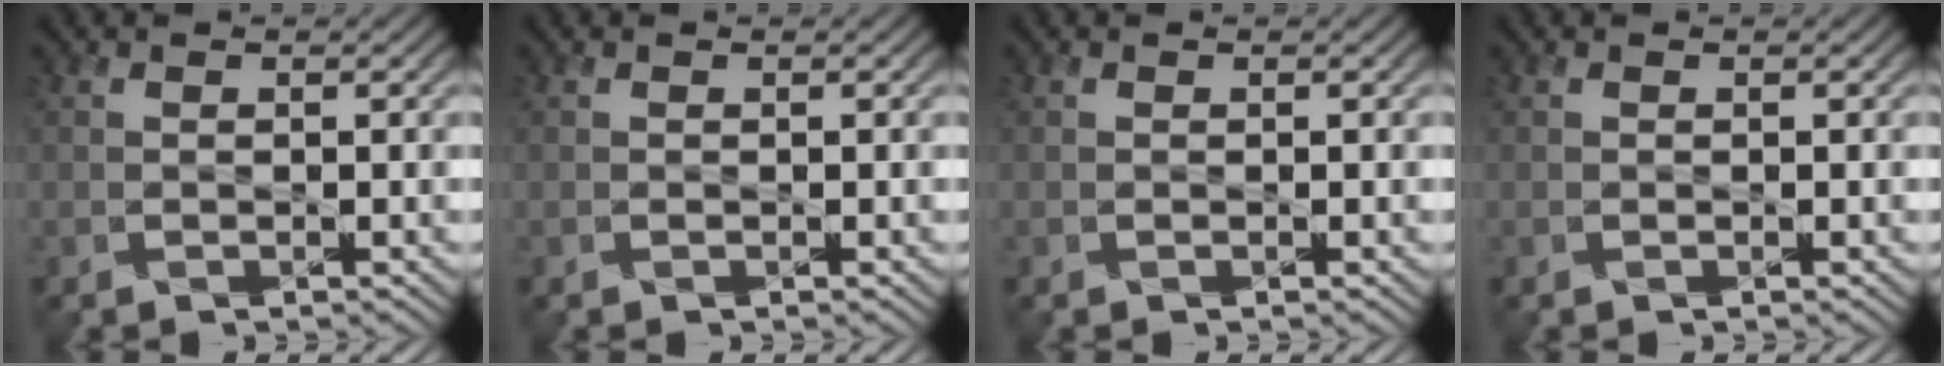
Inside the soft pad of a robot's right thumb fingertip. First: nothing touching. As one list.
[{"total": 0.0}, {"total": 0.0}, {"total": 0.0}]